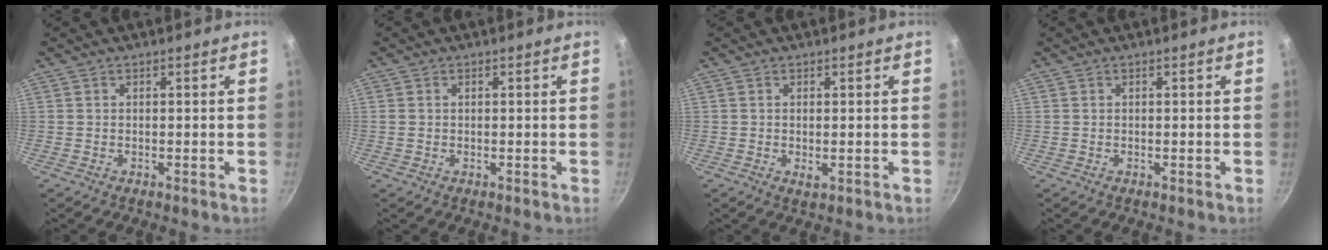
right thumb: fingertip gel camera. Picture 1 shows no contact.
{"total": 1.0, "force": [0.1, 0.8, 0.6], "torque": [-0.010, 0.003, 0.002]}
{"total": 1.5, "force": [-0.1, 0.7, 1.3], "torque": [-0.023, -0.004, 0.001]}
{"total": 0.0}